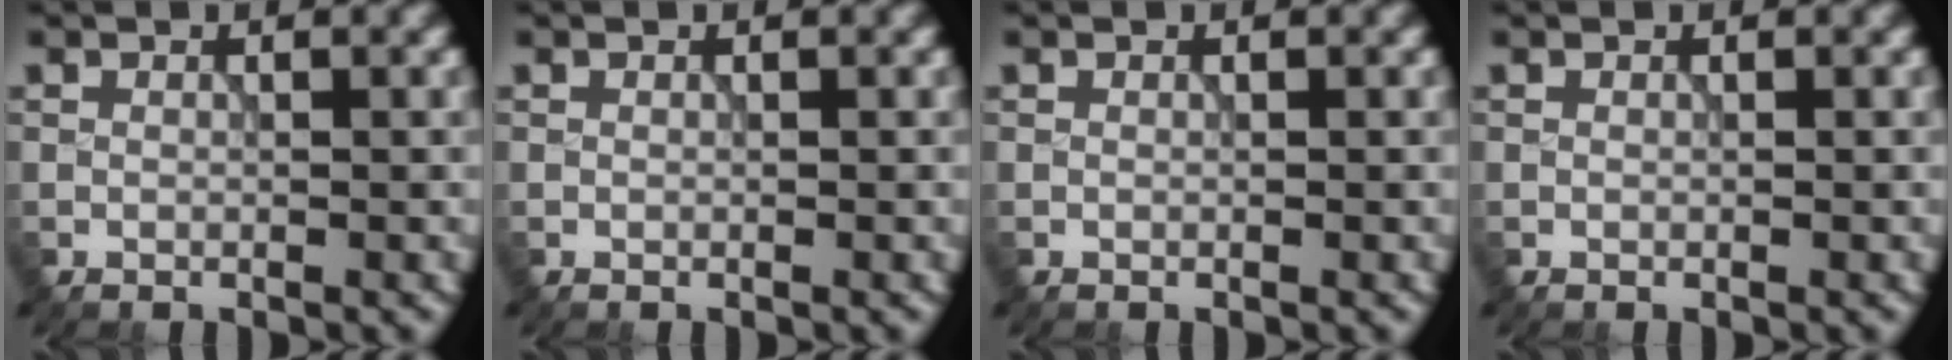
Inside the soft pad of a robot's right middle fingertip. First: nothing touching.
{"total": 0.0}
{"total": 0.0}
{"total": 0.0}